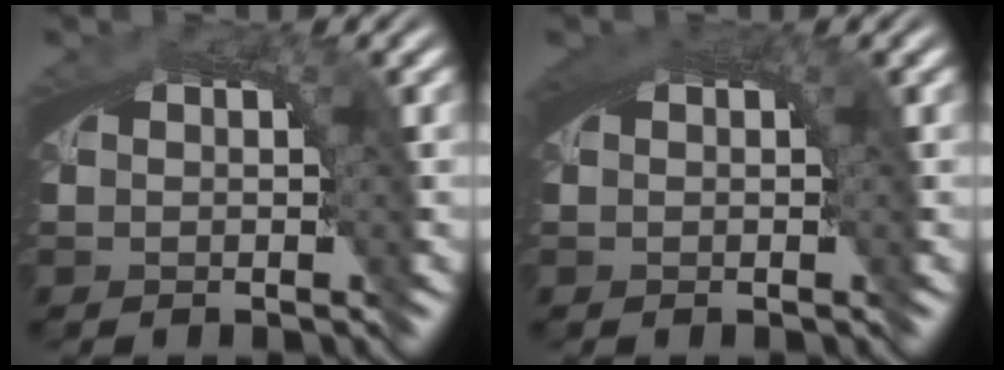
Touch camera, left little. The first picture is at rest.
{"total": 1.0, "force": [0.4, 0.0, 0.9], "torque": [-0.013, 0.005, 0.008]}